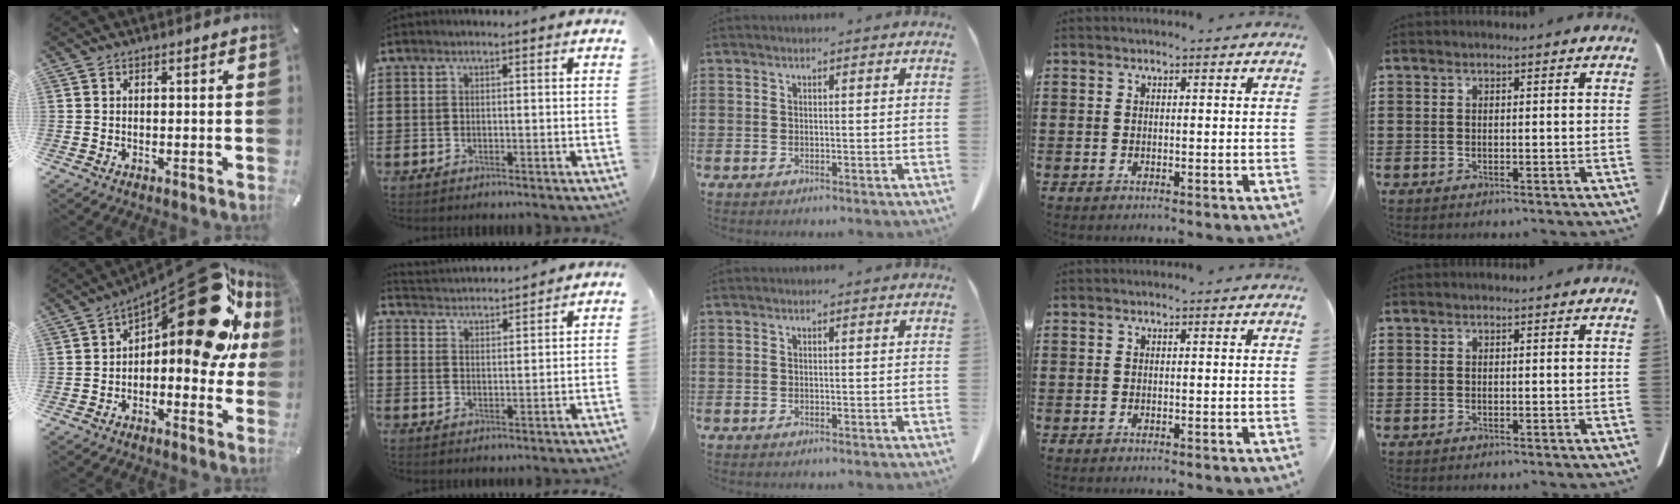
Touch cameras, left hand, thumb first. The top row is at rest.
{"thumb": {"total": 26.8, "force": [9.2, 12.6, 21.8], "torque": [-0.255, -0.076, 0.163]}, "index": {"total": 3.1, "force": [3.1, -0.2, -0.5], "torque": [-0.004, -0.018, 0.054]}}